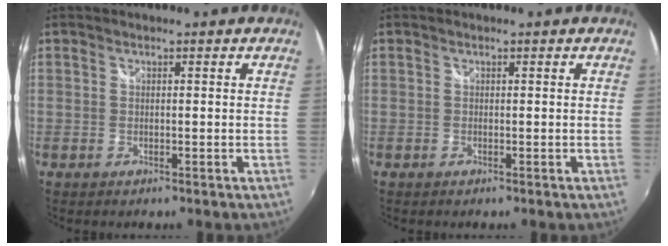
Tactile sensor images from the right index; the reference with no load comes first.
{"total": 0.0}